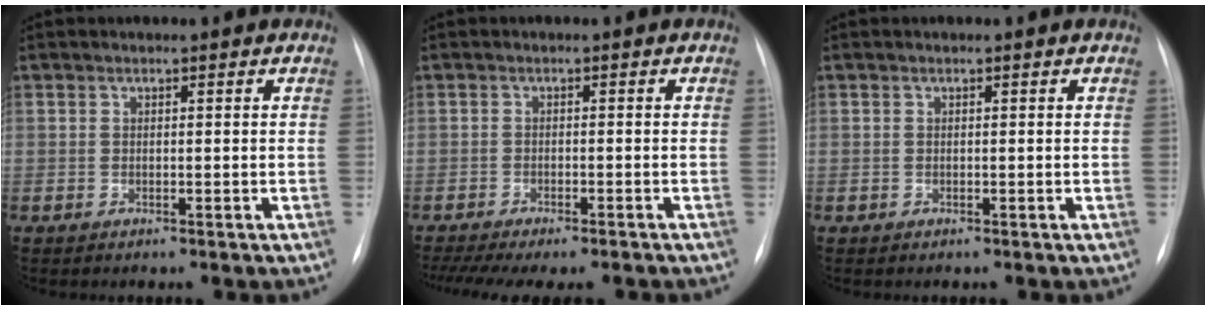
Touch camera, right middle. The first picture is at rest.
{"total": 13.2, "force": [-11.2, 2.9, 6.5], "torque": [-0.120, -0.007, -0.149]}
{"total": 0.0}